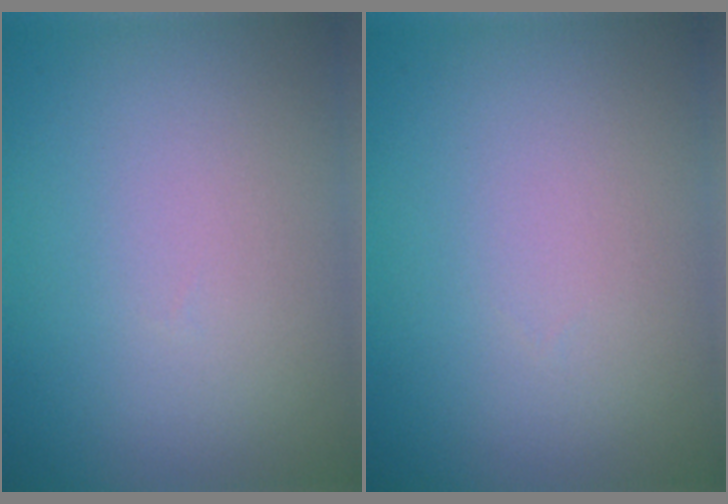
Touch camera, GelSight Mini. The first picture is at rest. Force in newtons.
{"total": 0.0}